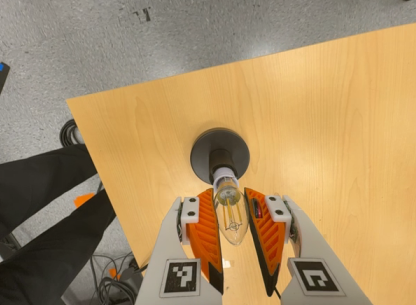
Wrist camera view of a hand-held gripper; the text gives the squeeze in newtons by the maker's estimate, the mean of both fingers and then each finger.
{"total": 12.3, "left": 12.6, "right": 11.9}